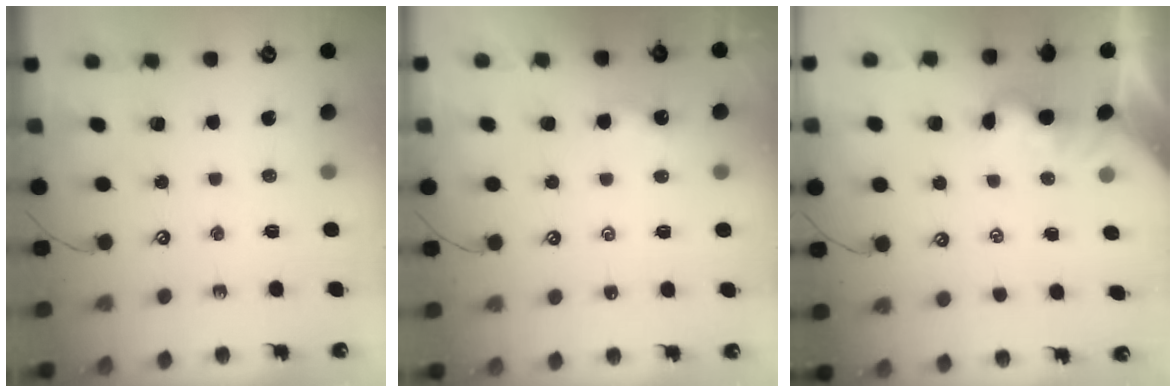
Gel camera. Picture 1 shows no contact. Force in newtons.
{"total": 0.6, "press": 0.5, "slide": 0.2}
{"total": 1.9, "press": 1.9, "slide": 0.5}